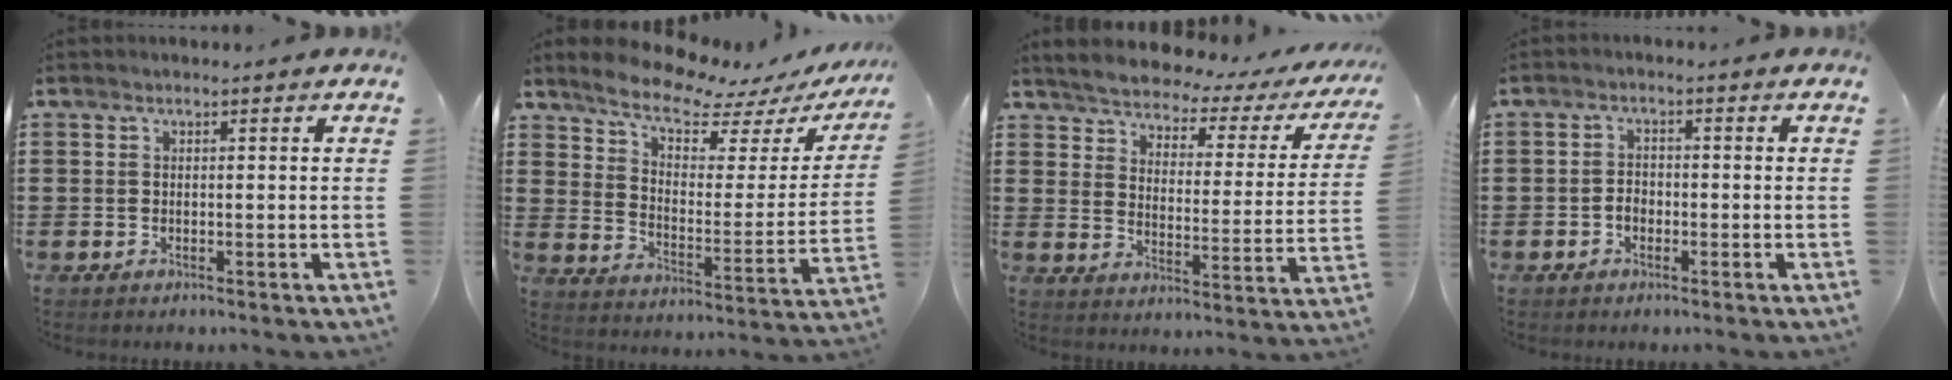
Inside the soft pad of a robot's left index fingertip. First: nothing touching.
{"total": 9.6, "force": [8.5, 2.3, 3.8], "torque": [-0.091, -0.057, 0.148]}
{"total": 3.6, "force": [3.5, 0.3, 0.8], "torque": [-0.041, -0.031, 0.052]}
{"total": 1.8, "force": [-0.8, 1.3, 1.0], "torque": [-0.024, 0.004, -0.018]}